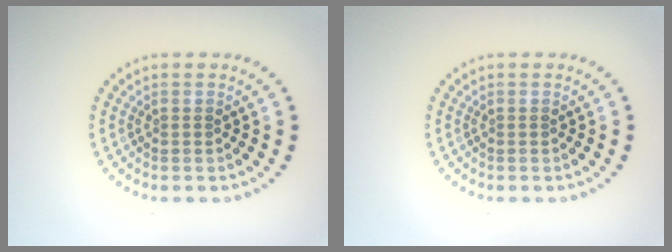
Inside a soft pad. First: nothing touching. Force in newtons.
{"total": 0.0}